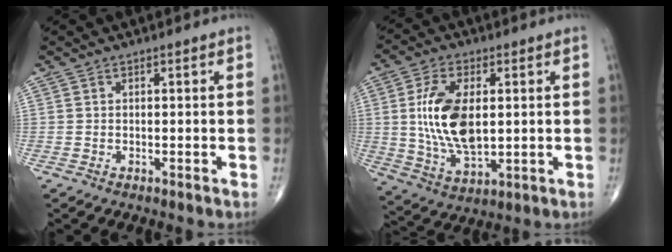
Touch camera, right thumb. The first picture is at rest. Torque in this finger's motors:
{"motor_torque": [1.47, 2.41, 1.78, 0.06, 0.19]}